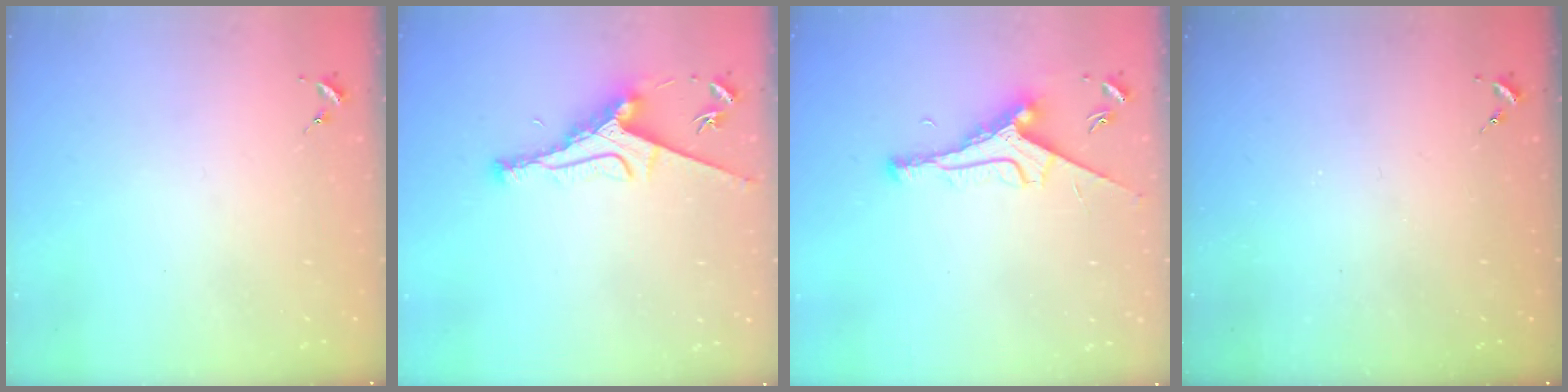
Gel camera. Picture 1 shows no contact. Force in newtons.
{"total": 9.1, "press": 9.1, "slide": 0.9}
{"total": 9.3, "press": 9.3, "slide": 0.8}
{"total": 0.0}